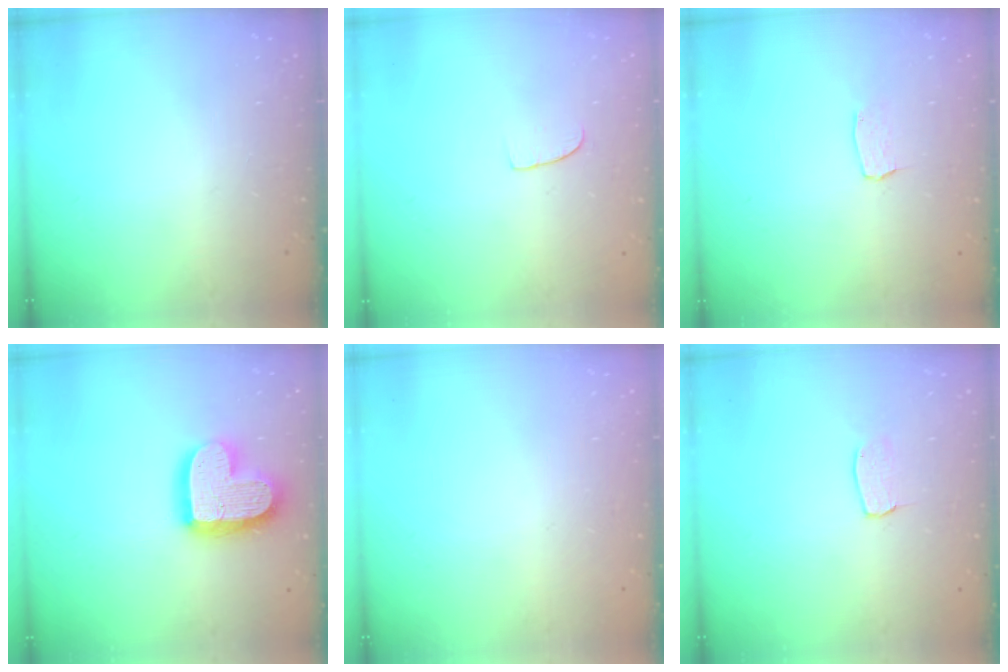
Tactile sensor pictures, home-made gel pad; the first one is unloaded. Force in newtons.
{"total": 5.2, "press": 5.2, "slide": 0.3}
{"total": 3.1, "press": 3.1, "slide": 0.2}
{"total": 17.7, "press": 17.7, "slide": 1.5}
{"total": 0.0}
{"total": 4.0, "press": 4.0, "slide": 0.2}